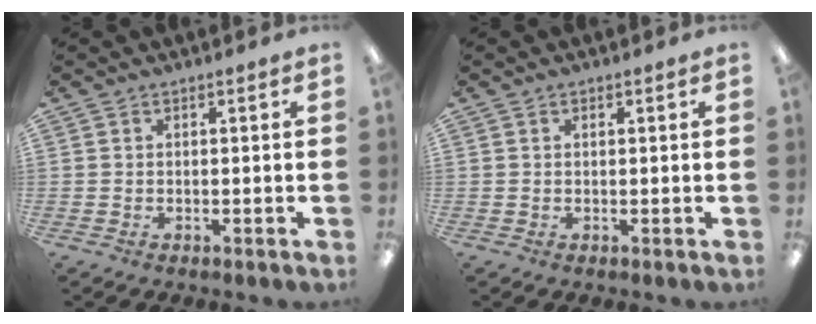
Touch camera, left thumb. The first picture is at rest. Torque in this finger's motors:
{"motor_torque": [-0.18, -0.13, -0.52, 0.12, -0.03]}